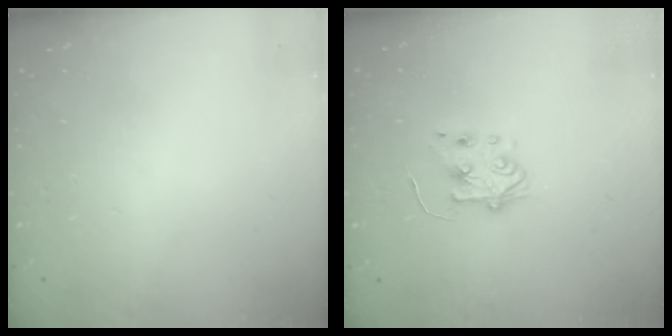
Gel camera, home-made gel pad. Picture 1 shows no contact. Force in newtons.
{"total": 5.8, "press": 5.8, "slide": 0.6}